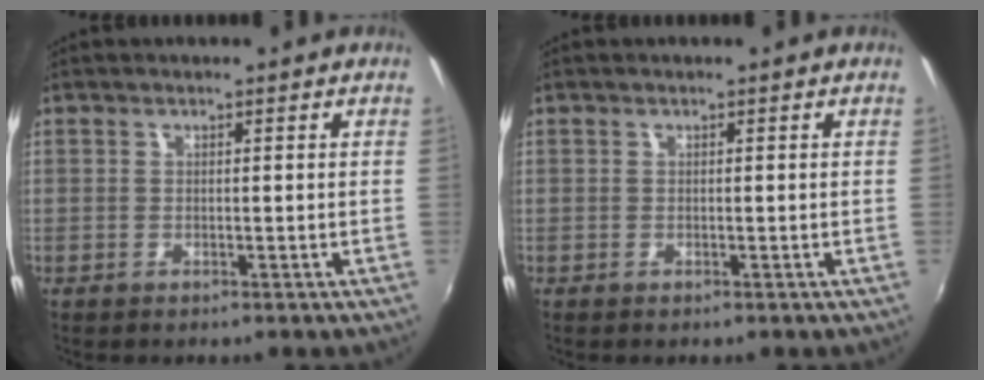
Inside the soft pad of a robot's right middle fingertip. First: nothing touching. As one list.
[{"total": 0.0}]